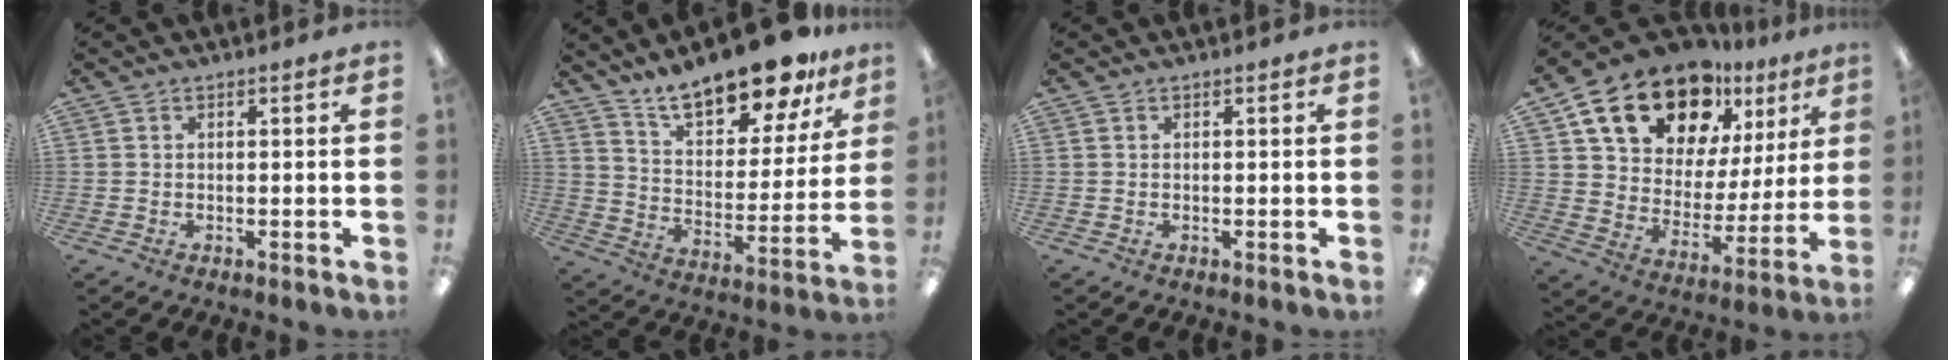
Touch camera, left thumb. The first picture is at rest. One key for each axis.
{"total": 18.2, "fx": 15.6, "fy": 5.7, "fz": 7.6, "tx": -0.129, "ty": -0.109, "tz": 0.272}
{"total": 0.0}
{"total": 19.7, "fx": 13.7, "fy": 10.7, "fz": 9.1, "tx": -0.170, "ty": -0.075, "tz": 0.250}